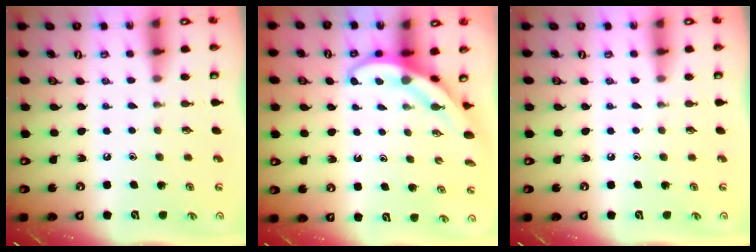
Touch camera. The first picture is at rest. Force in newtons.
{"total": 4.0, "press": 4.0, "slide": 0.3}
{"total": 0.0}